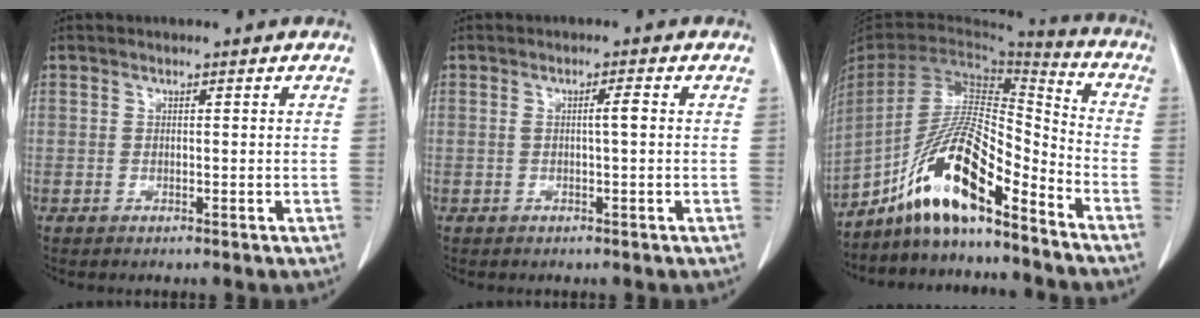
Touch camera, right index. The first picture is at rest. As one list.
[{"total": 1.7, "force": [0.1, -0.1, 1.6], "torque": [-0.029, 0.003, 0.001]}, {"total": 14.4, "force": [-10.1, 2.0, 10.1], "torque": [-0.191, 0.012, -0.186]}]